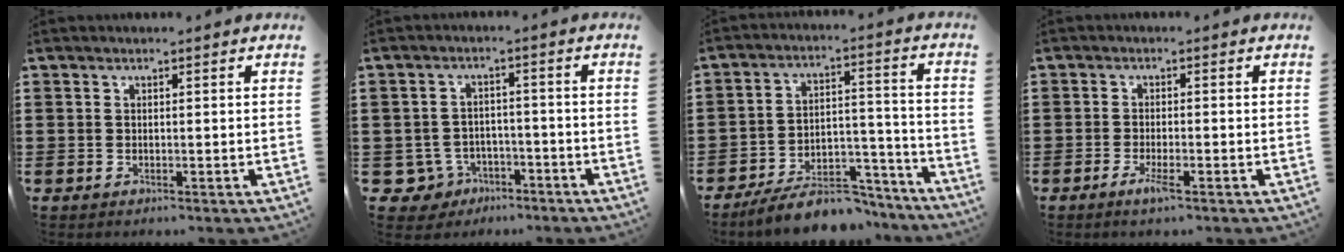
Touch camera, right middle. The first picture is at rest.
{"total": 4.4, "force": [-3.2, 2.9, 1.1], "torque": [-0.050, 0.003, -0.068]}
{"total": 9.3, "force": [-8.1, 2.6, 3.8], "torque": [-0.048, 0.035, -0.146]}
{"total": 2.6, "force": [-1.4, 0.5, 2.1], "torque": [-0.050, -0.006, -0.029]}